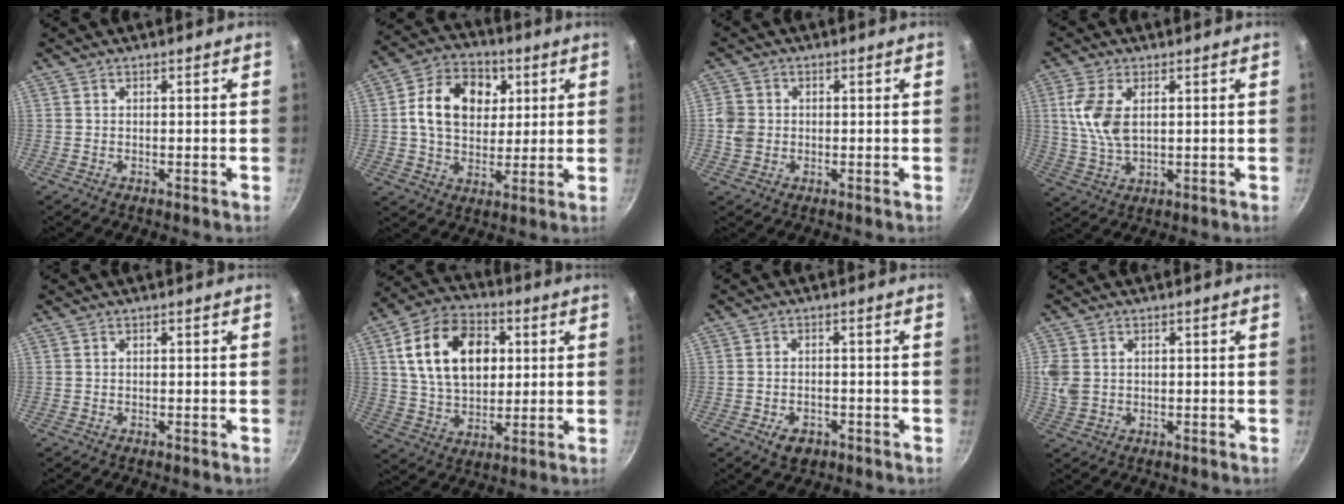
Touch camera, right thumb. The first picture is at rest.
{"total": 14.6, "force": [3.6, 11.0, 8.9], "torque": [-0.124, 0.005, 0.050]}
{"total": 4.3, "force": [-0.2, 3.8, 1.9], "torque": [-0.026, 0.006, -0.008]}
{"total": 8.7, "force": [1.9, 4.8, 7.0], "torque": [-0.143, -0.005, 0.039]}
{"total": 0.0}
{"total": 18.2, "force": [4.3, 12.4, 12.7], "torque": [-0.192, 0.003, 0.069]}
{"total": 3.9, "force": [-2.0, 2.6, 2.1], "torque": [-0.030, 0.015, -0.025]}
{"total": 5.2, "force": [0.9, 4.1, 3.1], "torque": [-0.061, -0.003, 0.021]}